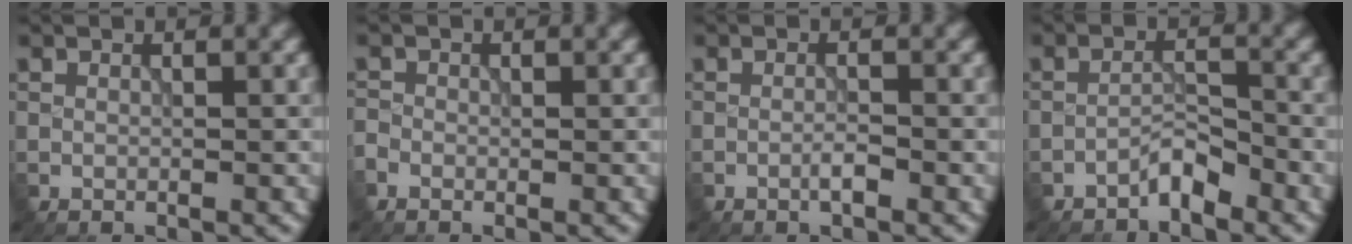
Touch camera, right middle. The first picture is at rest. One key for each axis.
{"total": 1.0, "fx": -0.7, "fy": 0.6, "fz": 0.2, "tx": -0.003, "ty": 0.000, "tz": -0.019}
{"total": 1.2, "fx": -0.7, "fy": 0.1, "fz": 0.9, "tx": -0.017, "ty": 0.002, "tz": -0.014}
{"total": 2.1, "fx": -1.9, "fy": 0.4, "fz": 0.9, "tx": -0.015, "ty": 0.011, "tz": -0.036}